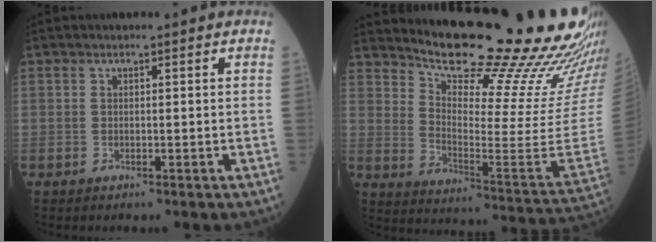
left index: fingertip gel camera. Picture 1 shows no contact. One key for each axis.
{"total": 28.2, "fx": 25.3, "fy": 2.5, "fz": 12.3, "tx": -0.191, "ty": -0.115, "tz": 0.327}